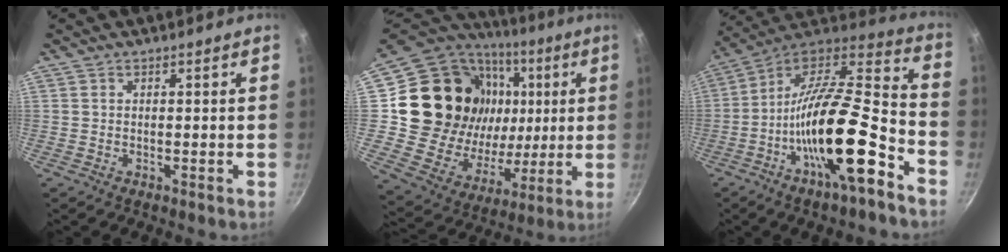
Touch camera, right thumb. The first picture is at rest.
{"total": 28.1, "force": [5.5, 22.4, 16.0], "torque": [-0.254, 0.003, 0.107]}
{"total": 24.6, "force": [-10.3, 7.6, 21.0], "torque": [-0.328, 0.053, -0.191]}